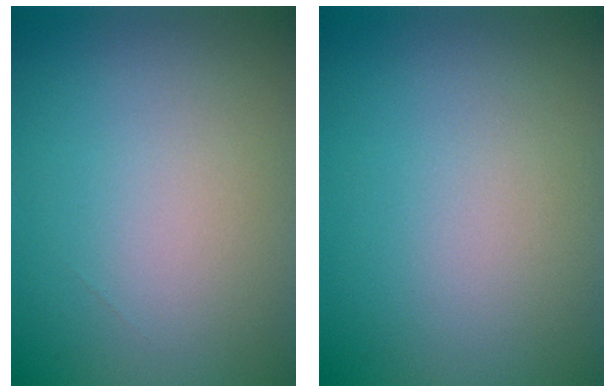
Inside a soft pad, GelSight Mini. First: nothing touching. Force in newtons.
{"total": 0.0}